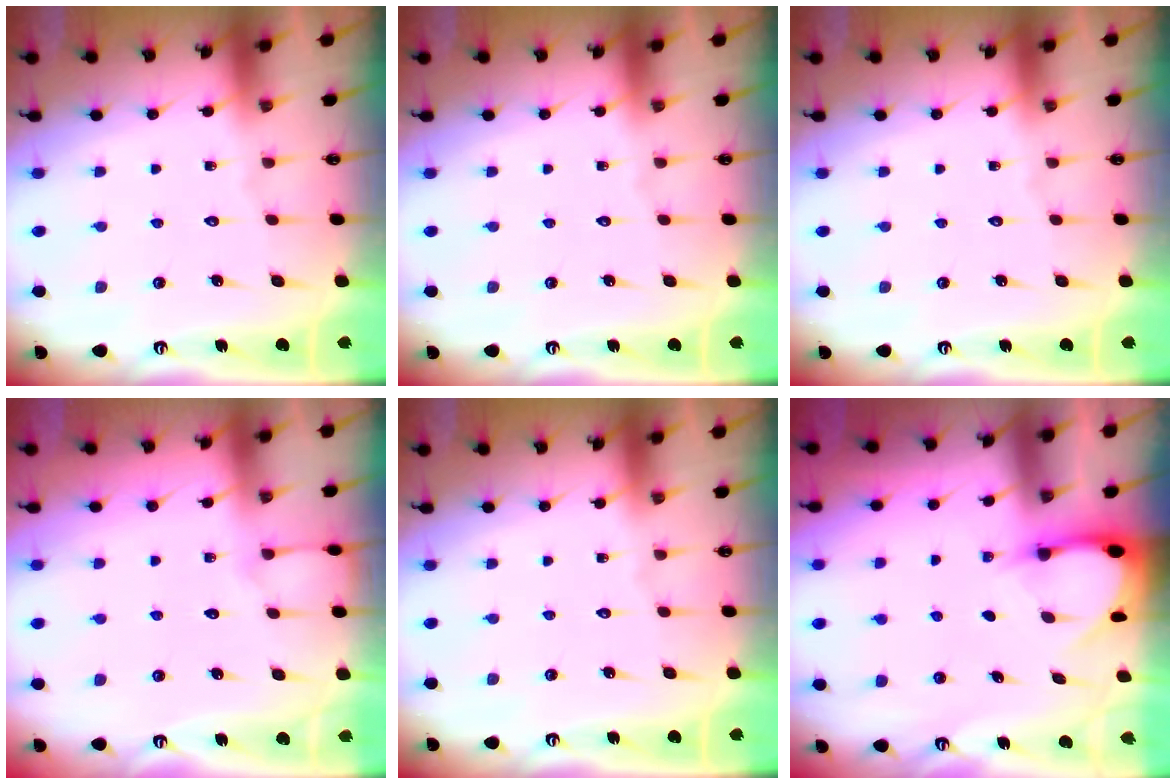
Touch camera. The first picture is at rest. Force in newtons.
{"total": 0.0}
{"total": 0.0}
{"total": 3.0, "press": 3.0, "slide": 0.4}
{"total": 0.0}
{"total": 2.9, "press": 2.9, "slide": 0.3}